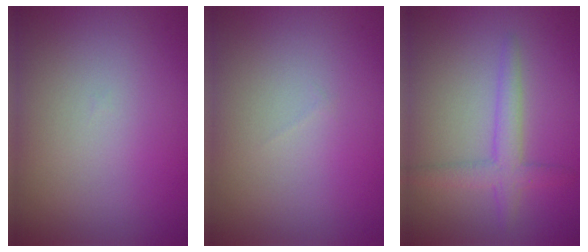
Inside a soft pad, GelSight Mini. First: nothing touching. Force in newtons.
{"total": 0.0}
{"total": 2.8, "press": 2.8, "slide": 0.1}